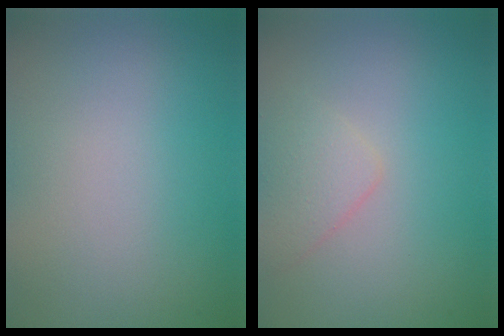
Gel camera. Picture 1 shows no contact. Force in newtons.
{"total": 1.7, "press": 1.7, "slide": 0.0}